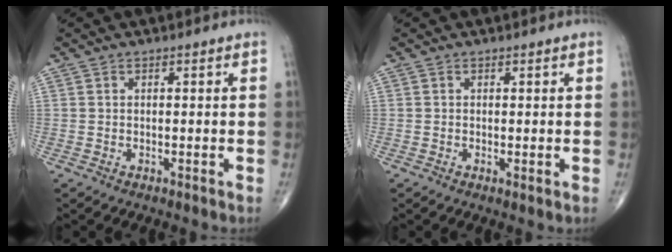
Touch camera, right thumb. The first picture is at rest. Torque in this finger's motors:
{"motor_torque": [-0.19, 0.06, -0.15, -0.04, -0.04]}